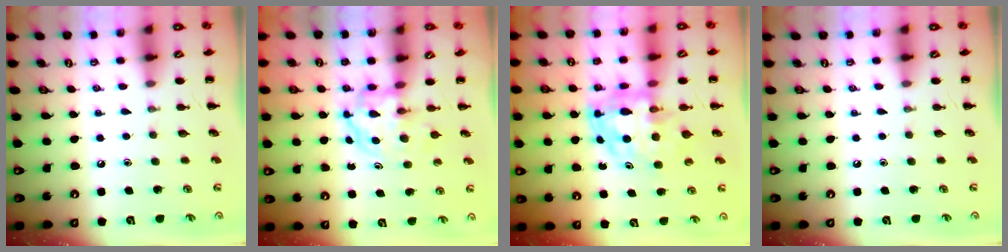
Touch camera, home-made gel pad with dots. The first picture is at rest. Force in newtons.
{"total": 3.9, "press": 3.9, "slide": 0.5}
{"total": 7.0, "press": 6.7, "slide": 2.0}
{"total": 0.0}